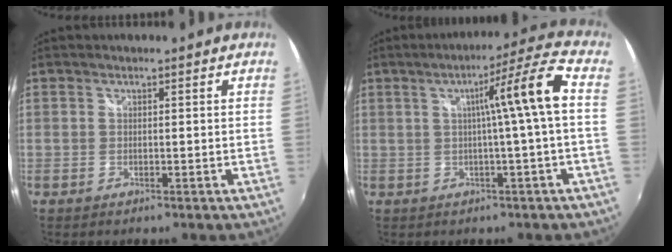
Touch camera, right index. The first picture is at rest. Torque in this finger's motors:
{"motor_torque": [1.01, -0.03, 0.48, 0.14]}